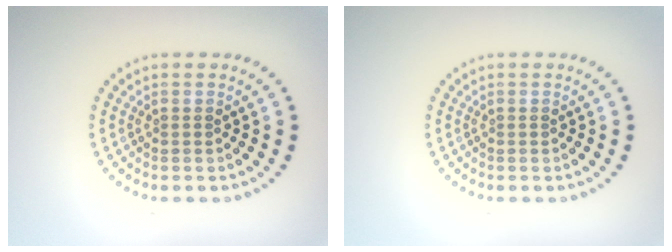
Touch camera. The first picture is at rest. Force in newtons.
{"total": 0.0}